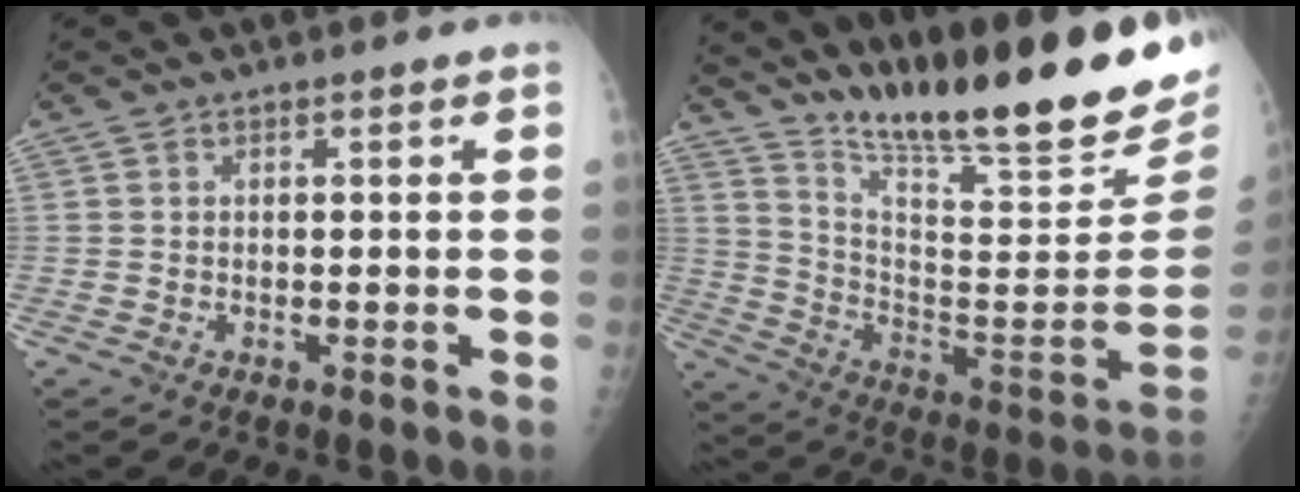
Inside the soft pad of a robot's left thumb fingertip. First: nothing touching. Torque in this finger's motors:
{"motor_torque": [0.51, -0.08, 1.37, -1.40, 0.06]}